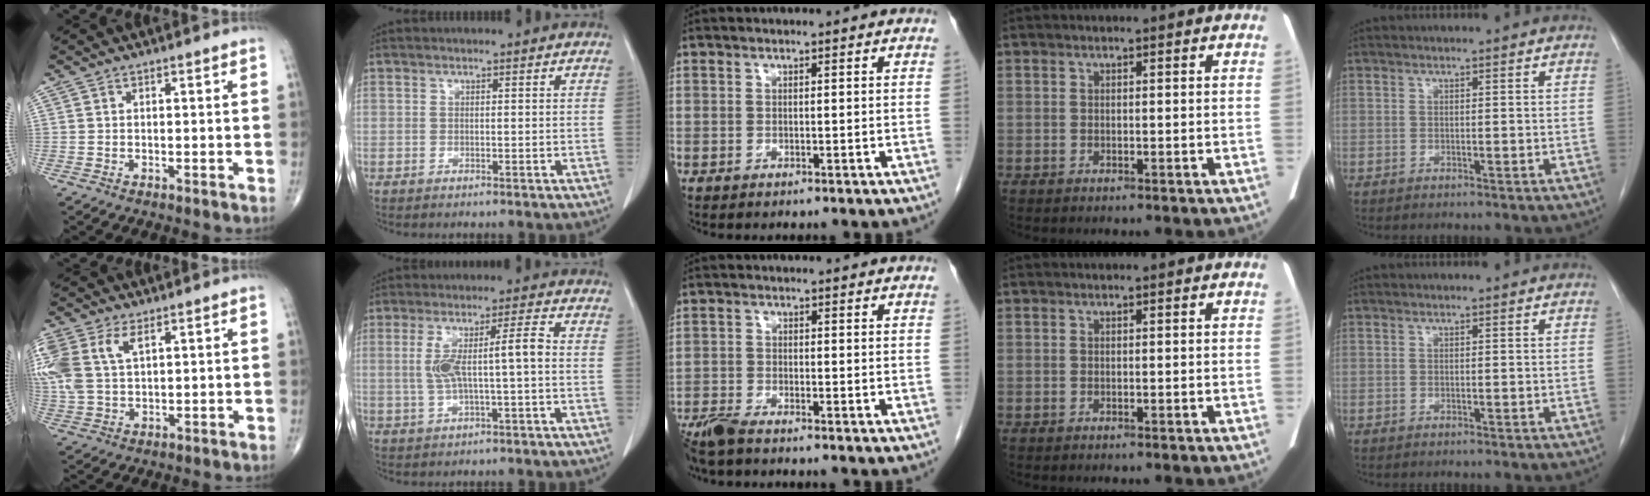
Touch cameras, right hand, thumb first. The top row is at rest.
{"thumb": {"total": 12.9, "force": [4.7, 7.5, 9.3], "torque": [-0.241, 0.006, 0.096]}, "index": {"total": 7.2, "force": [0.0, 0.6, 7.1], "torque": [-0.139, 0.022, 0.004]}, "middle": {"total": 3.9, "force": [-3.4, 0.4, 2.0], "torque": [-0.042, -0.012, -0.067]}}